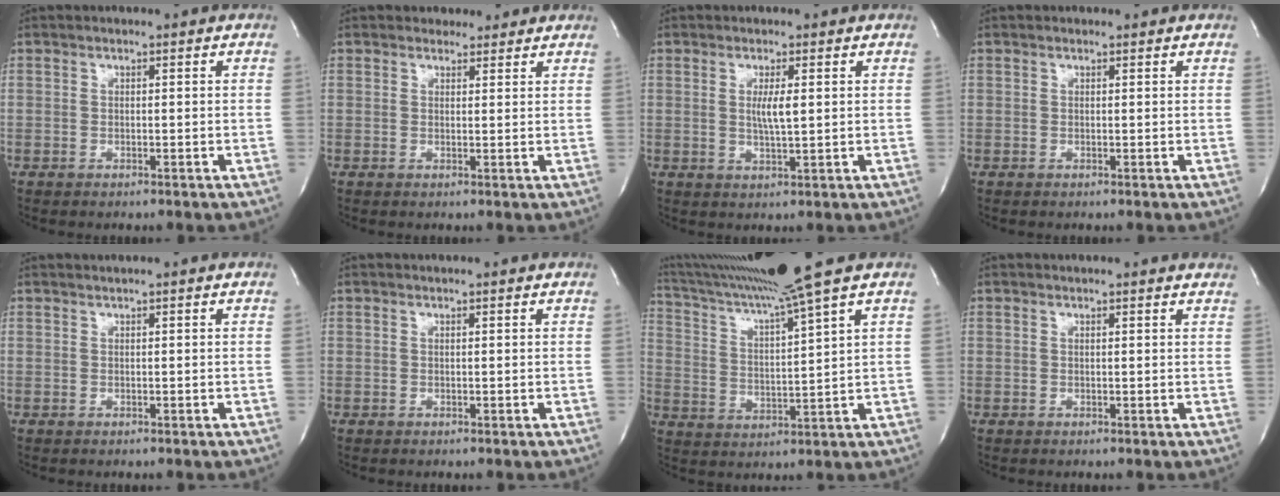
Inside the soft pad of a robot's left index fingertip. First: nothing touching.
{"total": 2.6, "force": [2.2, 1.3, 0.0], "torque": [0.001, 0.001, 0.025]}
{"total": 3.0, "force": [0.3, 0.1, 3.0], "torque": [-0.061, -0.011, 0.007]}
{"total": 0.0}
{"total": 1.0, "force": [0.8, -0.4, 0.3], "torque": [-0.010, 0.004, 0.019]}
{"total": 2.3, "force": [2.2, 0.0, 0.8], "torque": [-0.014, 0.007, 0.019]}
{"total": 14.1, "force": [11.6, -3.6, 7.1], "torque": [-0.135, -0.024, 0.194]}
{"total": 7.5, "force": [7.2, 0.8, 2.1], "torque": [-0.022, 0.002, 0.061]}